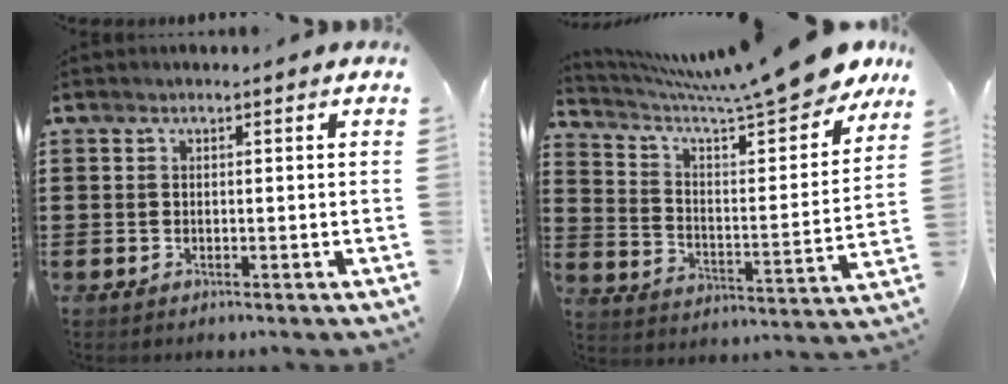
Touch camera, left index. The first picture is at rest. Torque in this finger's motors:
{"motor_torque": [1.08, -1.06, 1.05, 0.21]}